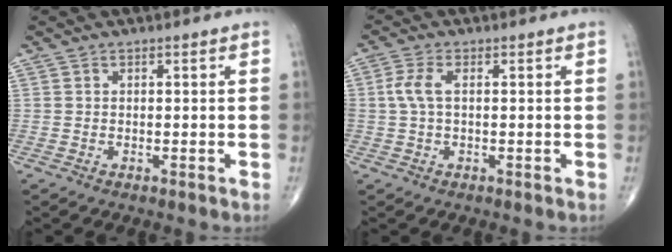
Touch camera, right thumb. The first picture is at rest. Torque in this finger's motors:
{"motor_torque": [-0.06, -0.02, 0.70, 0.22, 0.11]}